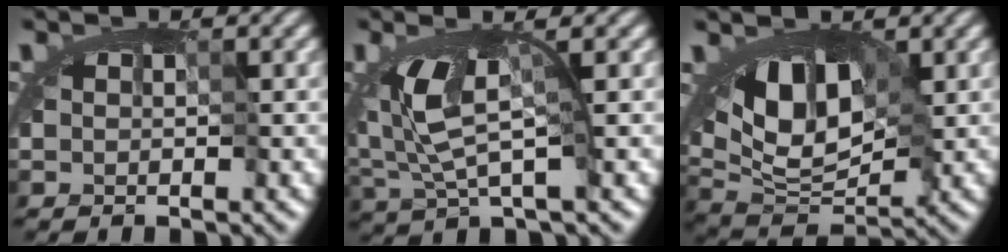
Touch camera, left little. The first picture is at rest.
{"total": 3.1, "force": [-0.7, 0.7, 2.9], "torque": [-0.067, -0.015, -0.011]}
{"total": 5.4, "force": [1.2, 3.5, 3.8], "torque": [-0.058, -0.014, 0.020]}